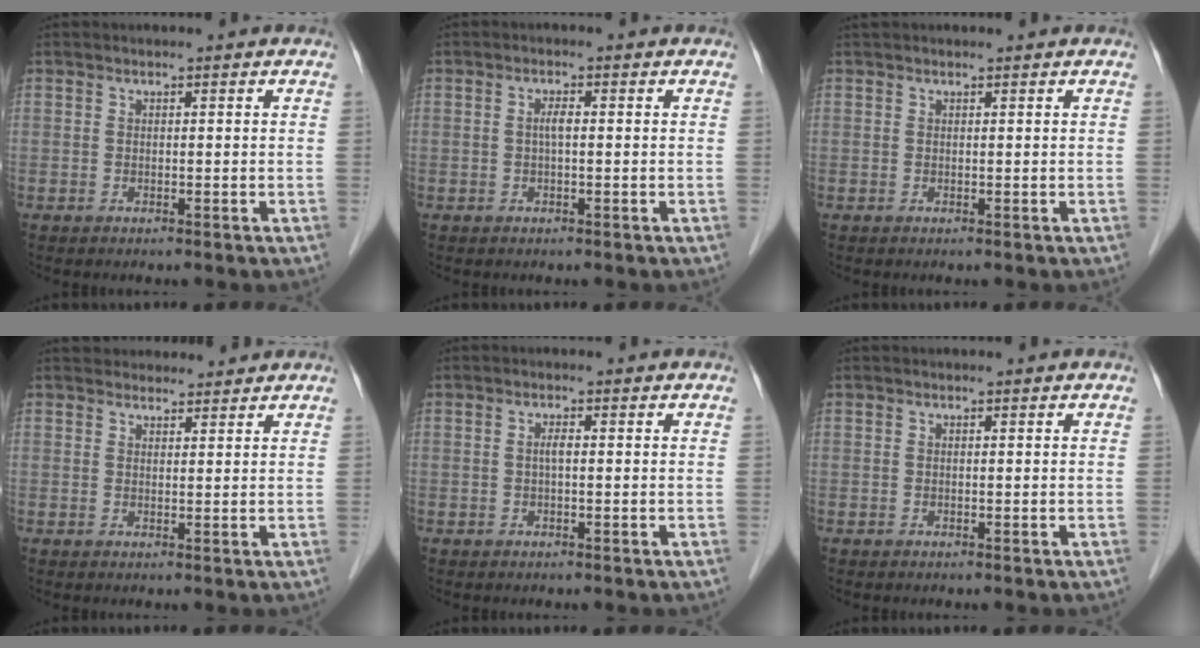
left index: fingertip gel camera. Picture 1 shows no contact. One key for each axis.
{"total": 1.5, "fx": -0.4, "fy": 0.2, "fz": 1.5, "tx": -0.029, "ty": 0.000, "tz": -0.008}
{"total": 1.0, "fx": 0.9, "fy": 0.1, "fz": 0.3, "tx": -0.006, "ty": 0.020, "tz": 0.017}
{"total": 6.4, "fx": 6.0, "fy": 1.7, "fz": 0.9, "tx": 0.004, "ty": 0.022, "tz": 0.074}
{"total": 1.2, "fx": -0.4, "fy": 0.2, "fz": 1.2, "tx": -0.023, "ty": -0.001, "tz": -0.009}
{"total": 0.0}